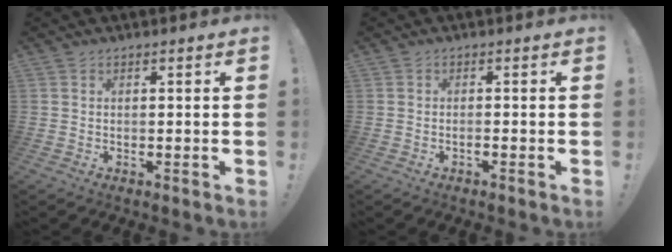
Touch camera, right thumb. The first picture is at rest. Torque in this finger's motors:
{"motor_torque": [-0.22, -0.11, -0.22, 0.08, 0.04]}